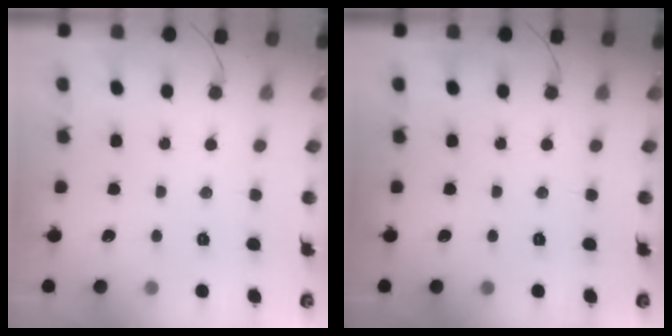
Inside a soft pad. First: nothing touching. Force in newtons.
{"total": 0.0}